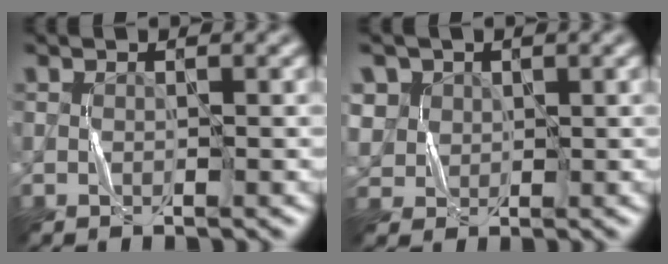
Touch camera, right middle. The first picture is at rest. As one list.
[{"total": 3.6, "force": [1.4, 3.1, 1.0], "torque": [-0.046, 0.005, 0.043]}]